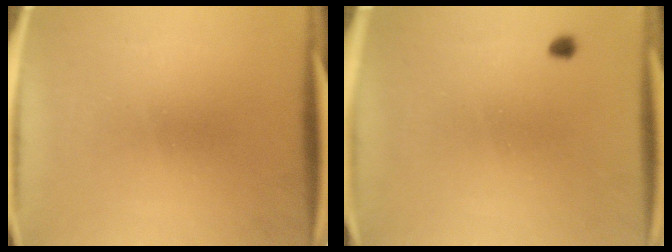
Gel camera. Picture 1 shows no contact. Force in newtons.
{"total": 0.9}